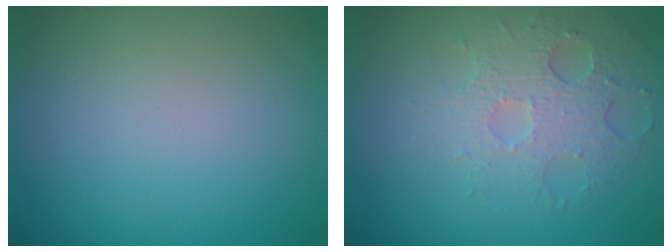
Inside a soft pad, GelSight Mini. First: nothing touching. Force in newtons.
{"total": 3.6, "press": 3.3, "slide": 1.3}